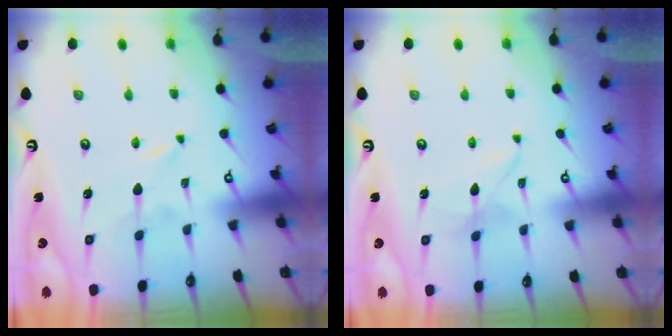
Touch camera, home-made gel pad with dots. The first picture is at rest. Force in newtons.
{"total": 3.5, "press": 3.5, "slide": 0.3}